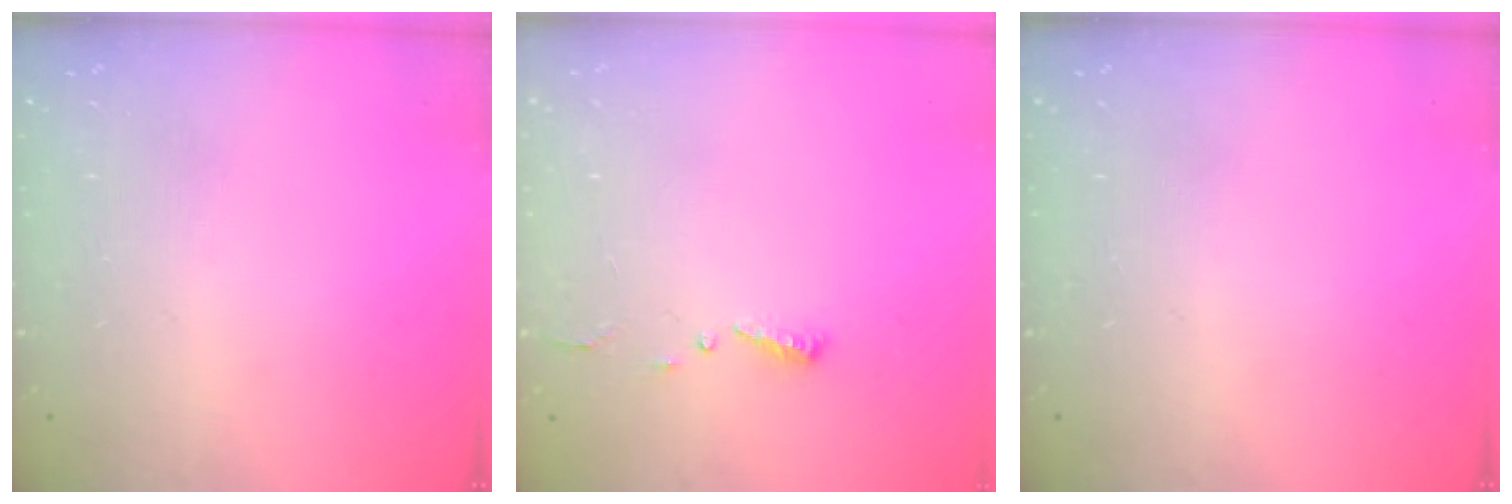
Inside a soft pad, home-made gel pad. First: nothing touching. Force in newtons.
{"total": 4.4, "press": 4.4, "slide": 0.4}
{"total": 0.0}